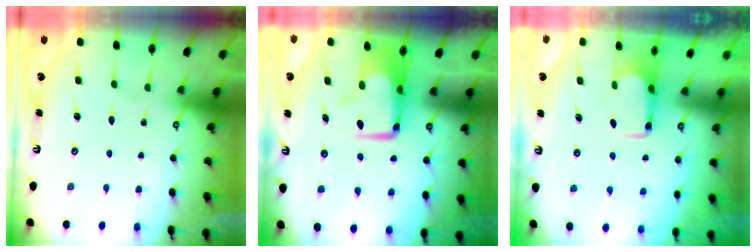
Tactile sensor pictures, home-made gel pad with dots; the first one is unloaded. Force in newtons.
{"total": 7.9, "press": 7.8, "slide": 1.3}
{"total": 2.8, "press": 2.8, "slide": 0.5}